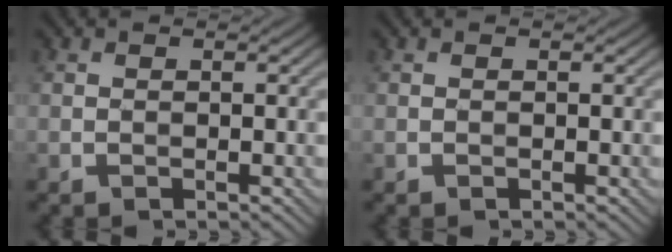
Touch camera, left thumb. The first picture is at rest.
{"total": 0.0}